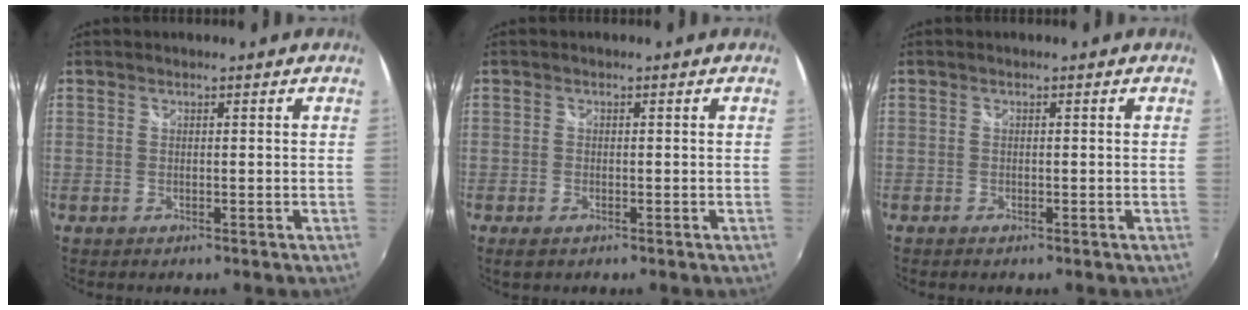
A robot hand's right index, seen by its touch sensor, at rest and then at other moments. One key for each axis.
{"total": 1.9, "fx": -1.2, "fy": 1.0, "fz": 1.2, "tx": -0.024, "ty": -0.004, "tz": -0.020}
{"total": 0.7, "fx": -0.6, "fy": 0.3, "fz": 0.3, "tx": -0.007, "ty": -0.004, "tz": -0.013}